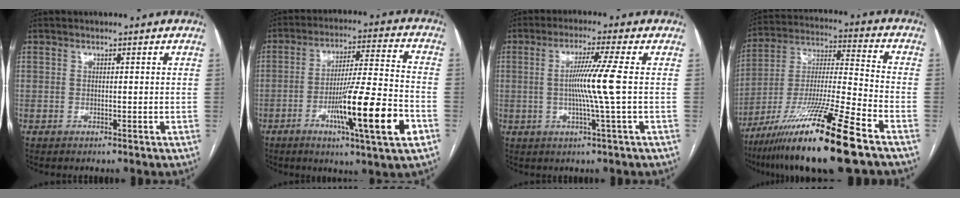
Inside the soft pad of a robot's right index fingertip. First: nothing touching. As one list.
[{"total": 16.3, "force": [-6.0, 0.1, 15.1], "torque": [-0.252, -0.015, -0.098]}, {"total": 7.1, "force": [-0.1, -1.9, 6.9], "torque": [-0.130, -0.003, 0.000]}, {"total": 20.6, "force": [-13.4, -0.1, 15.7], "torque": [-0.285, -0.041, -0.239]}]